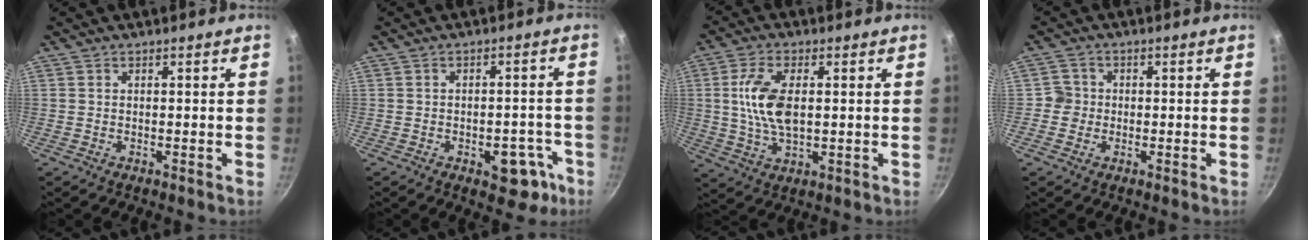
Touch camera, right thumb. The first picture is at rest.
{"total": 7.6, "force": [-3.7, 4.2, 5.1], "torque": [-0.035, 0.033, -0.039]}
{"total": 10.3, "force": [1.2, 5.1, 8.8], "torque": [-0.187, -0.003, 0.026]}
{"total": 3.0, "force": [-0.5, 2.9, 0.4], "torque": [0.014, 0.010, -0.015]}